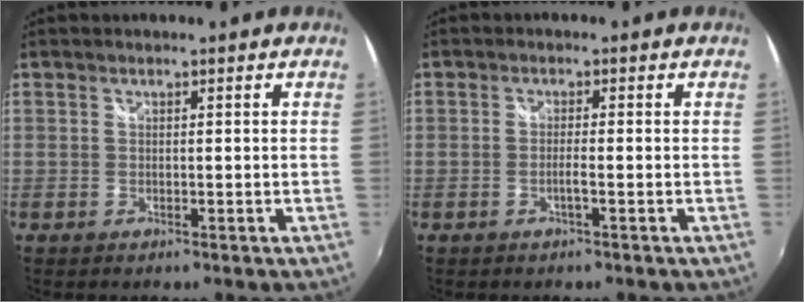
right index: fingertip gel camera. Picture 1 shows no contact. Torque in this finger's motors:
{"motor_torque": [-1.04, 1.10, 0.06, 0.00]}